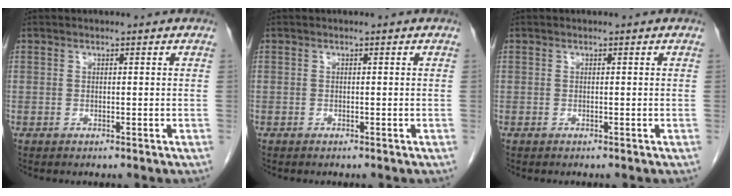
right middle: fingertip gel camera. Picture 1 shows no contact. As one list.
[{"total": 0.0}, {"total": 0.0}]